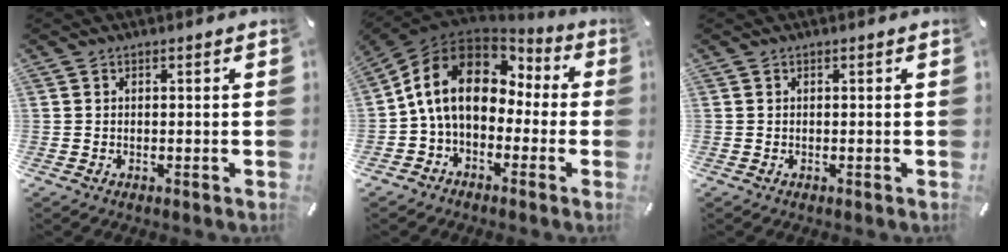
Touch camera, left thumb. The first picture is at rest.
{"total": 15.1, "force": [1.6, 10.9, 10.4], "torque": [-0.235, 0.016, 0.024]}
{"total": 0.0}